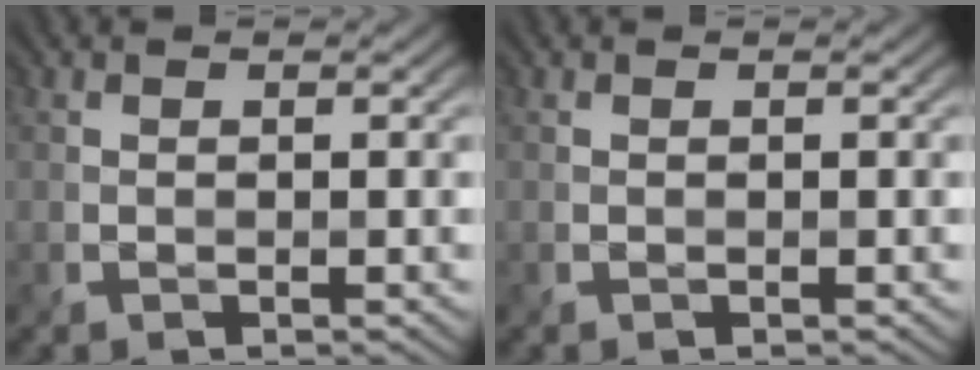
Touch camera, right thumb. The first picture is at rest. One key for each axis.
{"total": 0.0}